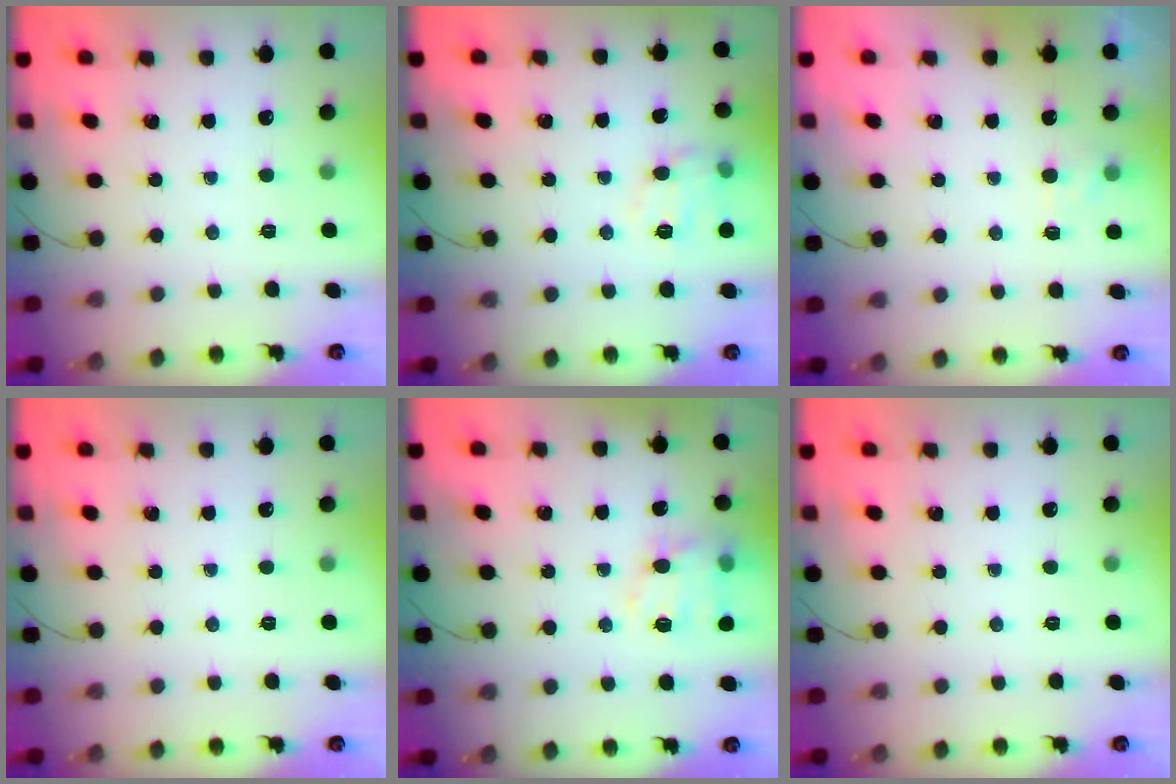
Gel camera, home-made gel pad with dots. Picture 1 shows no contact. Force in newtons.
{"total": 10.0, "press": 9.9, "slide": 0.8}
{"total": 2.0, "press": 1.6, "slide": 1.2}
{"total": 0.0}
{"total": 14.0, "press": 13.8, "slide": 2.2}
{"total": 0.0}